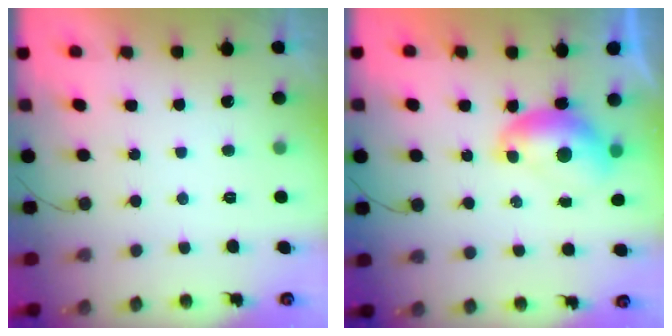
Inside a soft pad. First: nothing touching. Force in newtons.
{"total": 8.3, "press": 8.2, "slide": 1.3}